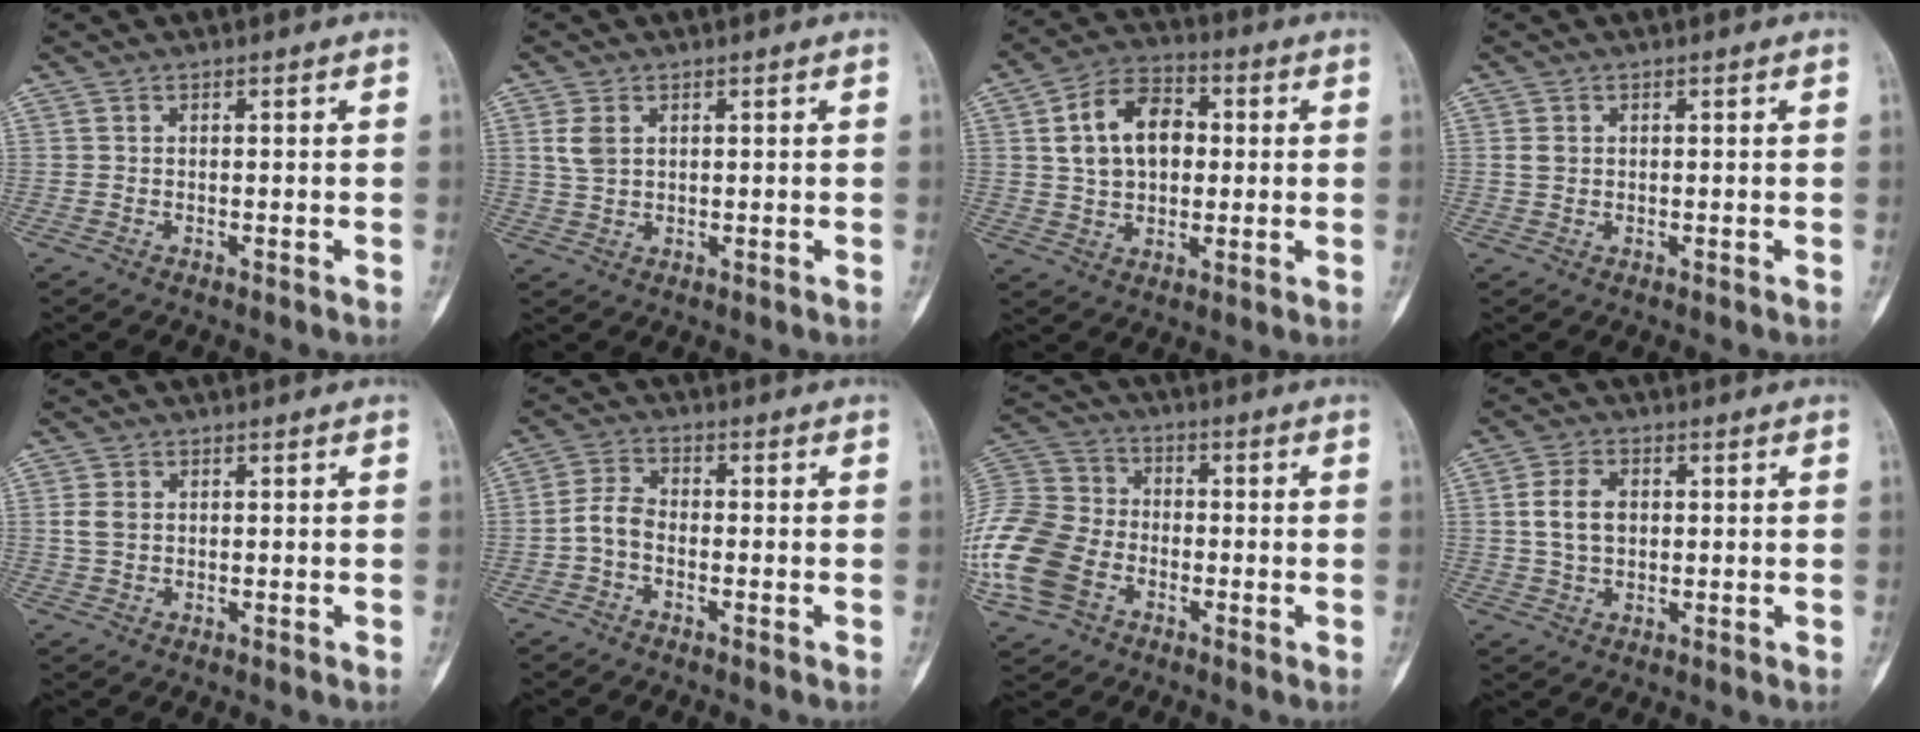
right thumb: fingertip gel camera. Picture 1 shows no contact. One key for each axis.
{"total": 3.5, "fx": 1.2, "fy": 2.3, "fz": 2.4, "tx": -0.050, "ty": 0.002, "tz": 0.029}
{"total": 12.9, "fx": 2.2, "fy": 8.7, "fz": 9.2, "tx": -0.131, "ty": 0.014, "tz": 0.033}
{"total": 1.6, "fx": 0.3, "fy": 1.3, "fz": 0.9, "tx": -0.016, "ty": 0.002, "tz": 0.010}
{"total": 2.6, "fx": 0.3, "fy": 1.9, "fz": 1.7, "tx": -0.038, "ty": 0.002, "tz": 0.009}
{"total": 4.4, "fx": -1.5, "fy": 2.7, "fz": 3.1, "tx": -0.062, "ty": 0.018, "tz": -0.039}
{"total": 19.4, "fx": -6.2, "fy": 14.4, "fz": 11.4, "tx": -0.265, "ty": 0.030, "tz": -0.121}
{"total": 6.4, "fx": 0.7, "fy": 4.4, "fz": 4.5, "tx": -0.077, "ty": 0.004, "tz": 0.013}